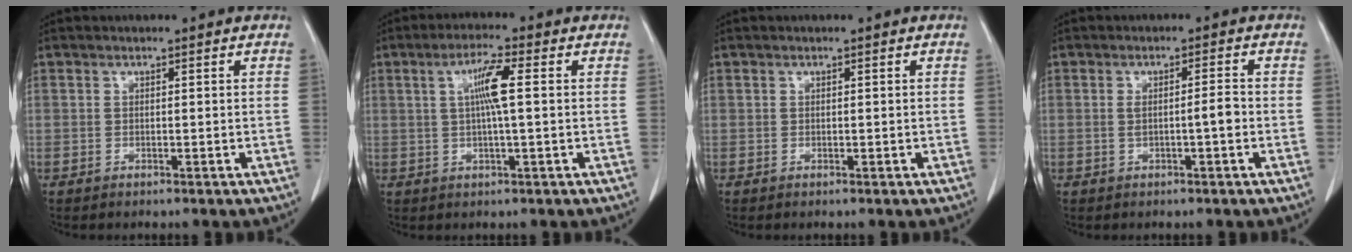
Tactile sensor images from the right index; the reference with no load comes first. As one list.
[{"total": 5.6, "force": [1.0, 0.1, 5.5], "torque": [-0.102, 0.005, 0.018]}, {"total": 0.0}, {"total": 2.8, "force": [-0.5, 0.1, 2.7], "torque": [-0.049, 0.003, -0.006]}]